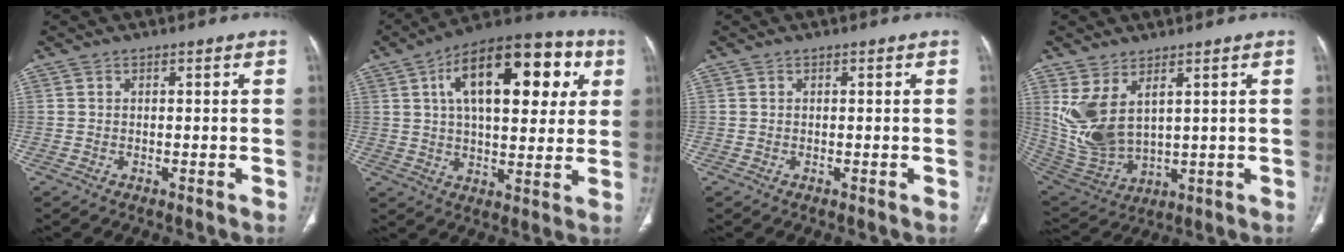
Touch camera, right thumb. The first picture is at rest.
{"total": 23.1, "force": [7.3, 11.2, 18.9], "torque": [-0.253, 0.012, 0.102]}
{"total": 0.0}
{"total": 11.7, "force": [4.1, 6.2, 9.0], "torque": [-0.189, -0.022, 0.107]}